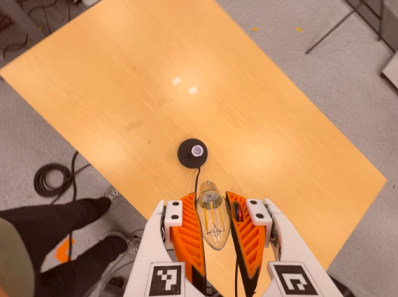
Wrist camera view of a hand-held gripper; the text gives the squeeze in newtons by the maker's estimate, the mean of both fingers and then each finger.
{"total": 21.1, "left": 23.4, "right": 18.8}